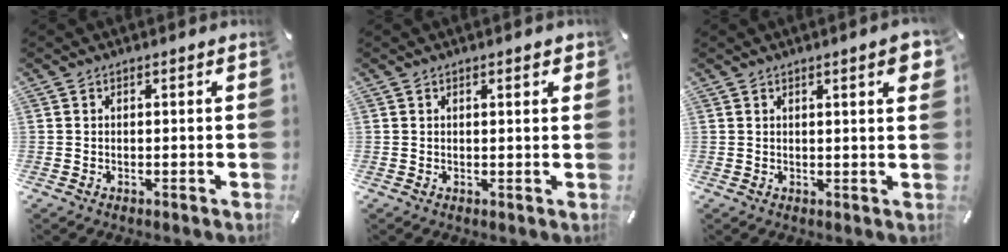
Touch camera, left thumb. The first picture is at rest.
{"total": 1.5, "force": [0.8, 0.4, 1.2], "torque": [-0.025, 0.003, 0.013]}
{"total": 3.9, "force": [1.7, 0.7, 3.4], "torque": [-0.058, 0.000, 0.027]}